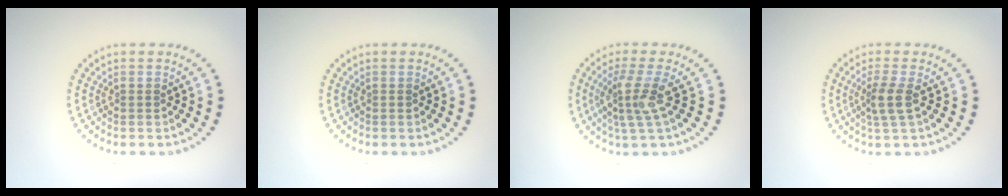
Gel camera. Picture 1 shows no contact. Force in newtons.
{"total": 0.0}
{"total": 3.3, "press": 2.5, "slide": 2.1}
{"total": 2.4, "press": 1.9, "slide": 1.5}